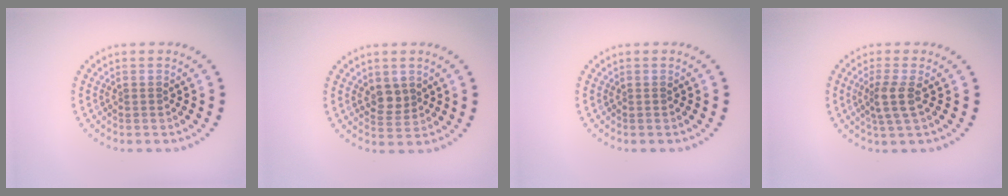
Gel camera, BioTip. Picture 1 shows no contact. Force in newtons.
{"total": 2.0, "press": 1.8, "slide": 0.9}
{"total": 0.0}
{"total": 2.4, "press": 1.9, "slide": 1.5}